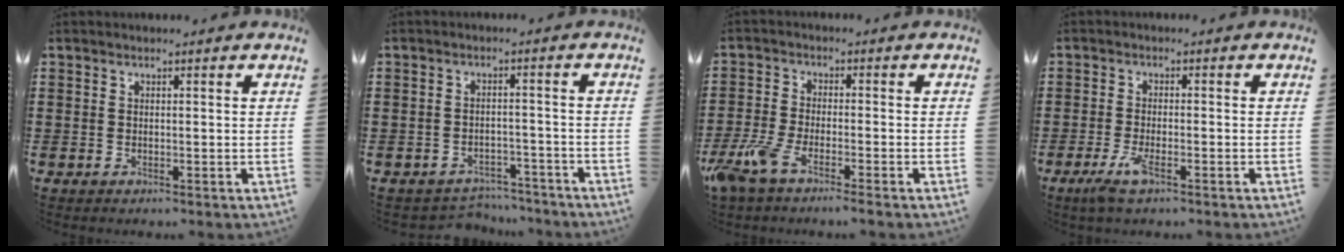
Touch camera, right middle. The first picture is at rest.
{"total": 3.4, "force": [-3.4, 0.5, -0.2], "torque": [-0.006, -0.002, -0.071]}
{"total": 5.2, "force": [-3.9, 0.9, 3.4], "torque": [-0.097, -0.015, -0.080]}
{"total": 3.7, "force": [-1.8, 0.8, 3.1], "torque": [-0.071, -0.010, -0.036]}